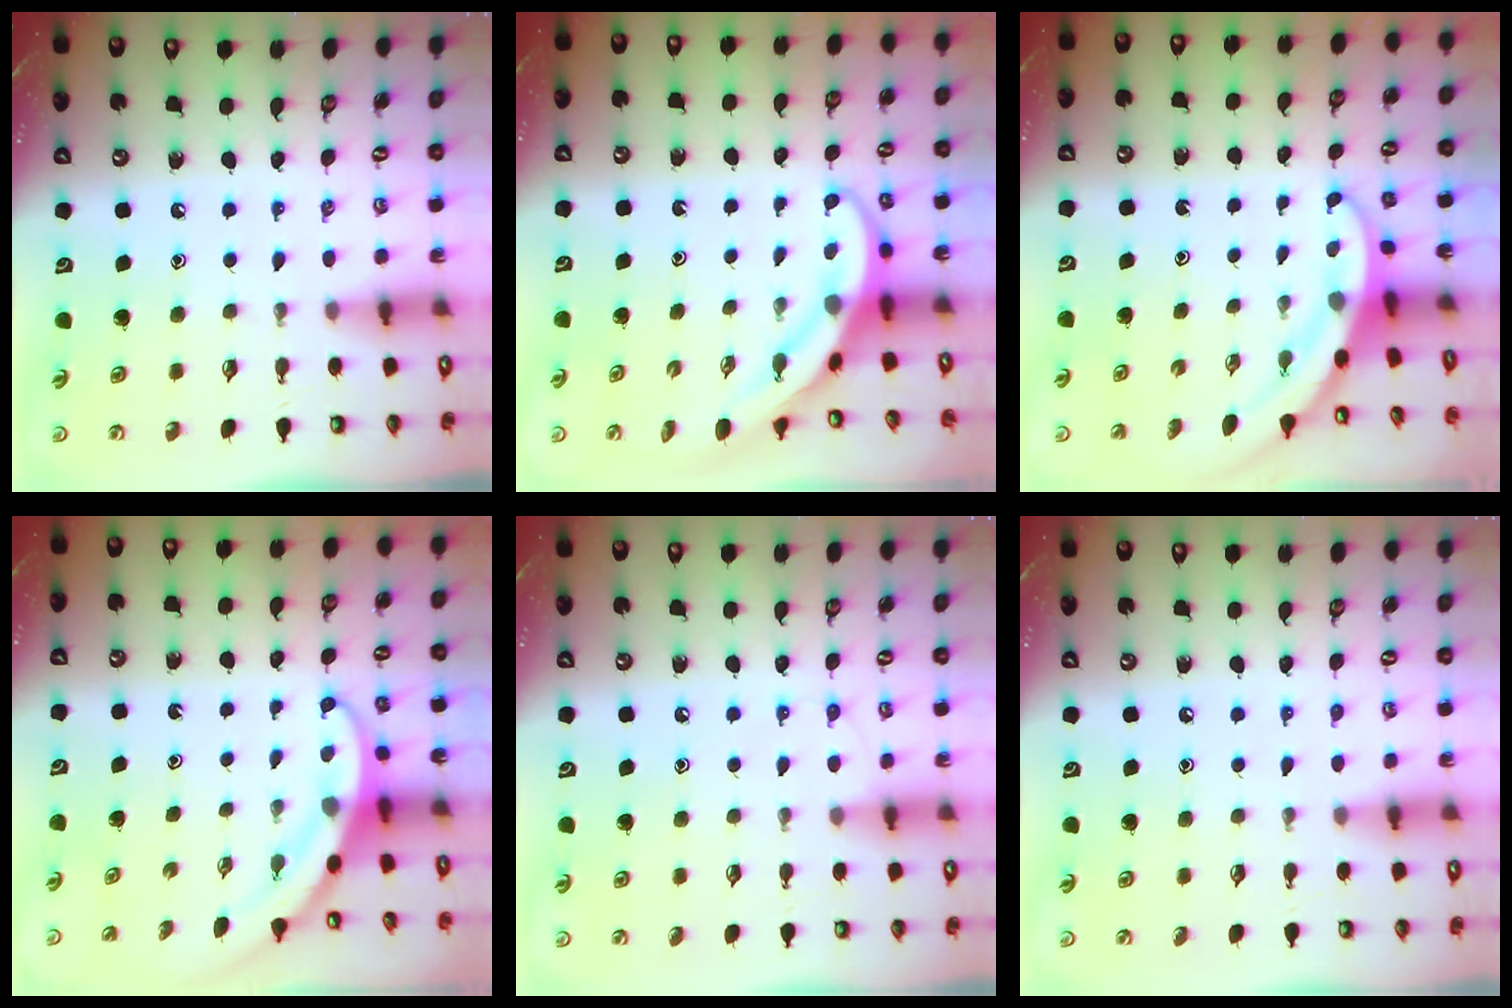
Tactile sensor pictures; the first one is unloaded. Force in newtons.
{"total": 4.0, "press": 4.0, "slide": 0.4}
{"total": 3.3, "press": 3.3, "slide": 0.1}
{"total": 3.8, "press": 3.7, "slide": 0.3}
{"total": 7.2, "press": 7.1, "slide": 0.8}
{"total": 3.4, "press": 3.4, "slide": 0.5}